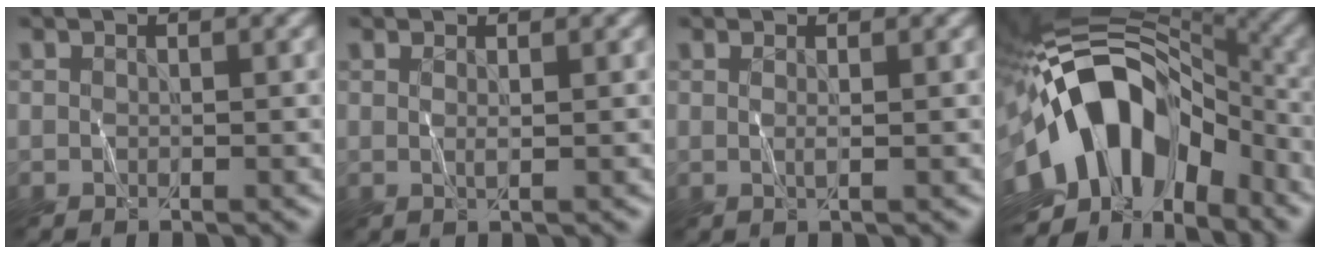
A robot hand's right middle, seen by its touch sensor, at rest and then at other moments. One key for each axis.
{"total": 0.8, "fx": 0.4, "fy": 0.2, "fz": 0.6, "tx": -0.010, "ty": 0.002, "tz": 0.004}
{"total": 0.8, "fx": 0.3, "fy": 0.2, "fz": 0.7, "tx": -0.012, "ty": 0.002, "tz": 0.001}
{"total": 14.1, "fx": -3.8, "fy": 8.5, "fz": 10.6, "tx": -0.164, "ty": 0.030, "tz": -0.084}